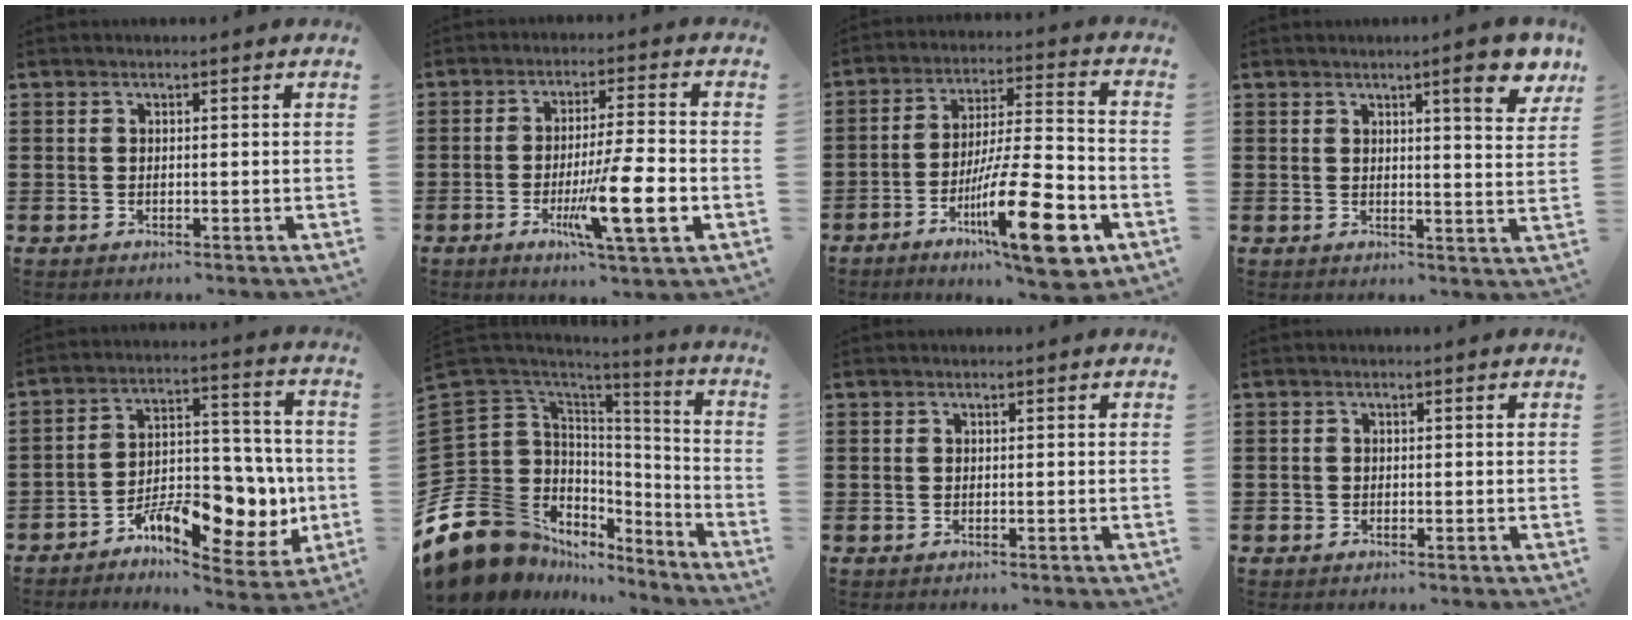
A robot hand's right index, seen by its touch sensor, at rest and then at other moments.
{"total": 11.8, "force": [-3.6, 1.4, 11.1], "torque": [-0.204, -0.014, -0.064]}
{"total": 17.1, "force": [-7.6, 4.2, 14.8], "torque": [-0.260, 0.013, -0.119]}
{"total": 6.8, "force": [4.1, 0.7, 5.4], "torque": [-0.083, -0.013, 0.061]}
{"total": 11.1, "force": [-4.9, 6.2, 7.9], "torque": [-0.115, 0.017, -0.080]}
{"total": 15.7, "force": [-10.0, 10.2, 6.4], "torque": [-0.176, -0.021, -0.172]}
{"total": 0.0}
{"total": 0.6, "force": [-0.3, 0.5, 0.0], "torque": [0.000, 0.004, -0.007]}